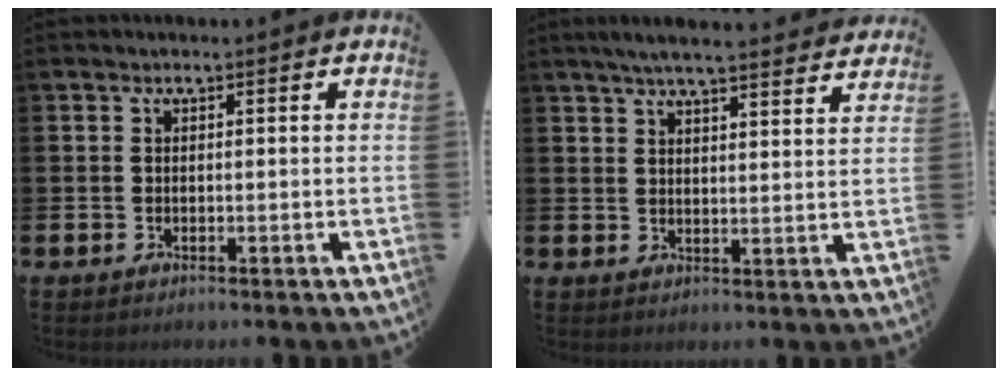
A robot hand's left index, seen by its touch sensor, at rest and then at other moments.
{"total": 5.5, "force": [5.2, 0.1, 1.6], "torque": [-0.036, -0.028, 0.090]}